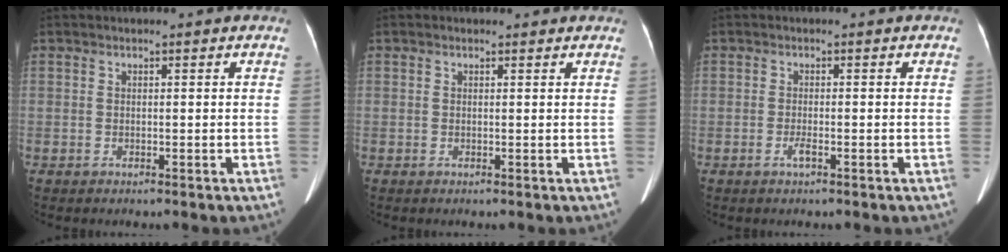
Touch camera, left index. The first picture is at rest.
{"total": 0.9, "force": [0.8, 0.4, 0.1], "torque": [-0.012, 0.003, 0.006]}
{"total": 1.1, "force": [-0.7, 0.0, 0.9], "torque": [-0.024, -0.002, -0.012]}